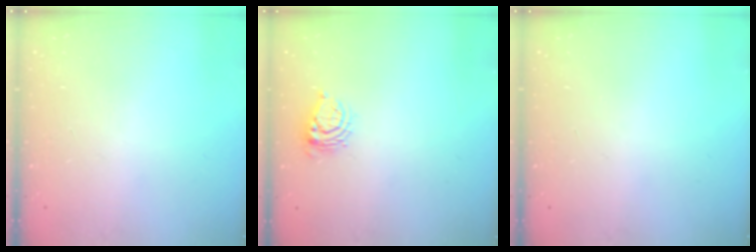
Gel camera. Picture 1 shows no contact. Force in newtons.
{"total": 6.2, "press": 6.2, "slide": 0.8}
{"total": 0.0}